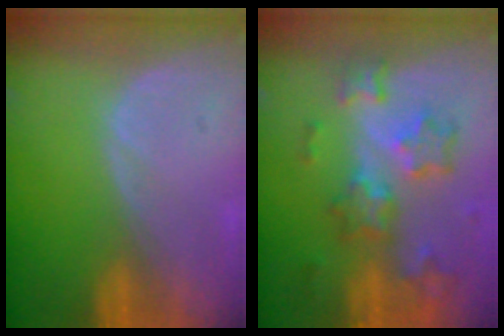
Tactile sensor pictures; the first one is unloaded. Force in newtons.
{"total": 8.7, "press": 7.7, "slide": 4.1}